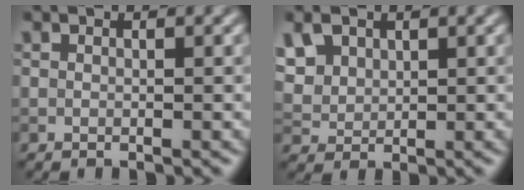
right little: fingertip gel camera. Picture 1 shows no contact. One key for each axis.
{"total": 4.4, "fx": 2.1, "fy": 3.2, "fz": 2.3, "tx": -0.074, "ty": 0.009, "tz": 0.052}